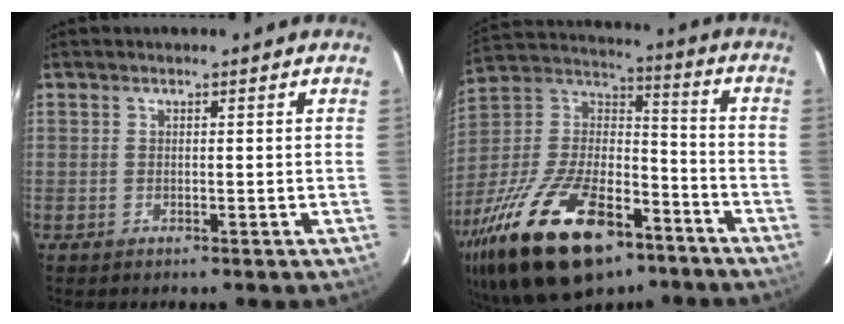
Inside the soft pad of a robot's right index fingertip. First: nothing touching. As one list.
[{"total": 32.2, "force": [-19.5, 14.9, 20.9], "torque": [-0.421, -0.019, -0.313]}]